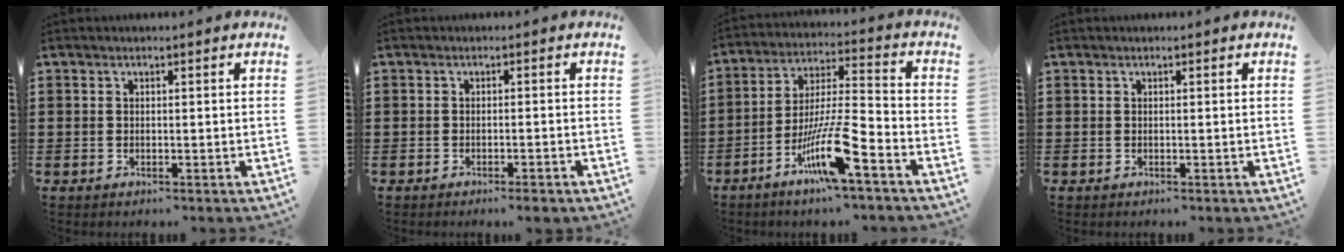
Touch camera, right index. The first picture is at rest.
{"total": 1.5, "force": [-1.3, -0.2, 0.7], "torque": [-0.012, -0.001, -0.025]}
{"total": 12.0, "force": [-6.9, 1.3, 9.7], "torque": [-0.194, -0.003, -0.132]}
{"total": 0.0}